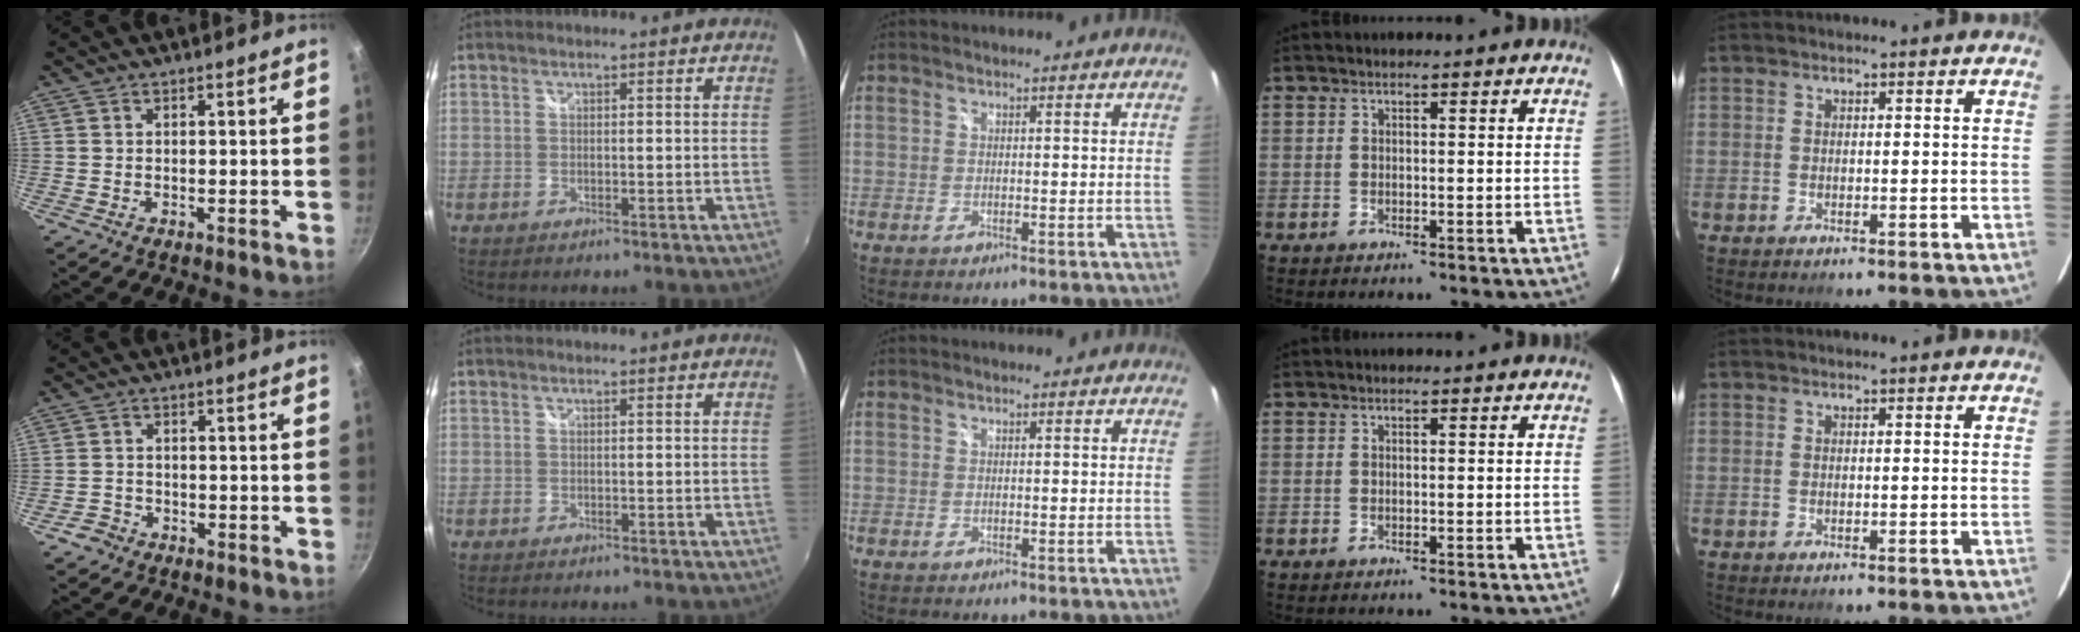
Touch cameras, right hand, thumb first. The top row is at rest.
{"thumb": {"total": 2.8, "force": [-1.8, 2.1, 0.5], "torque": [-0.003, 0.025, -0.029]}}